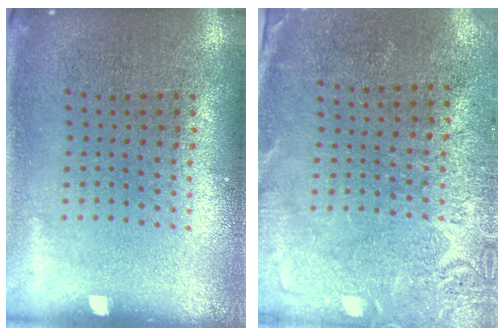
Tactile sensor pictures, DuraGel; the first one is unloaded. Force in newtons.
{"total": 2.7, "press": 2.6, "slide": 0.9}